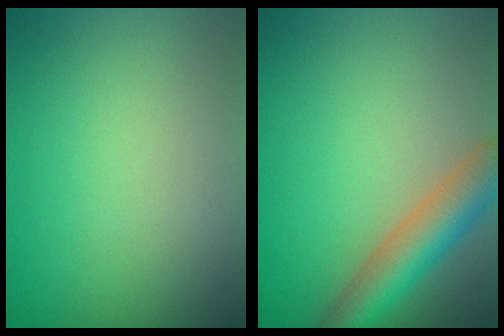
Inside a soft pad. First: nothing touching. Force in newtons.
{"total": 5.1, "press": 5.1, "slide": 0.2}